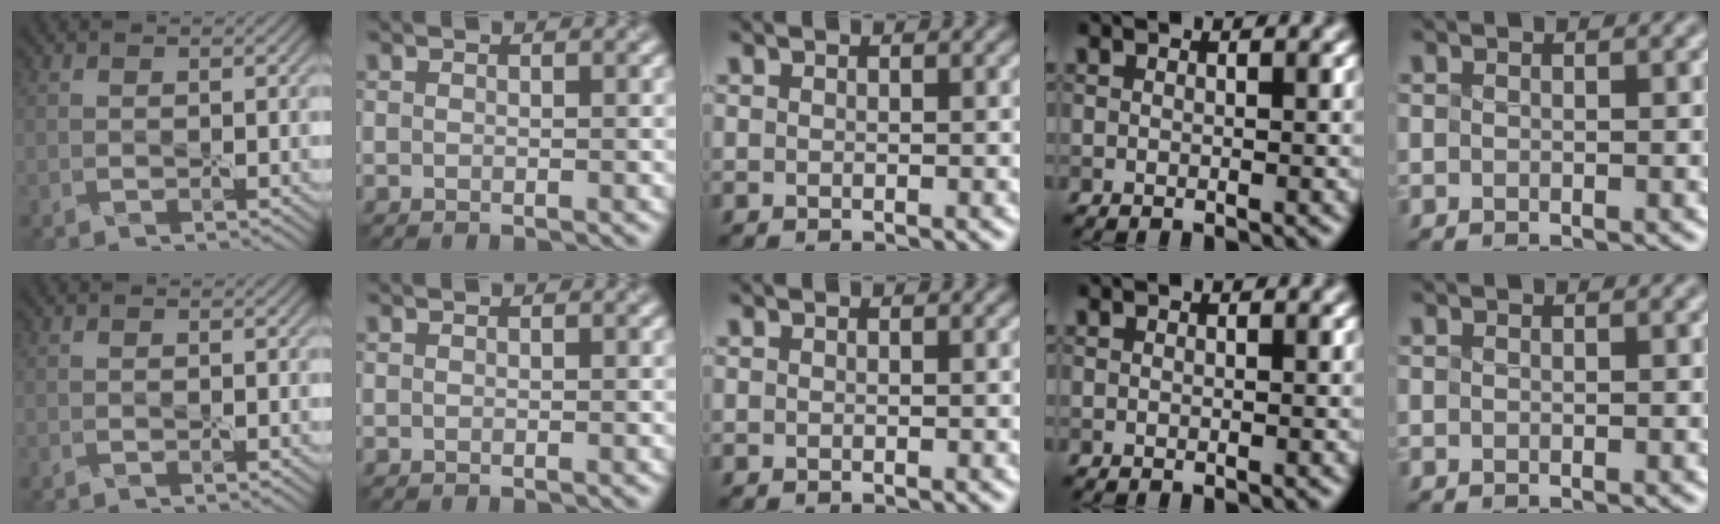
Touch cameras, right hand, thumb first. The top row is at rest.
{}